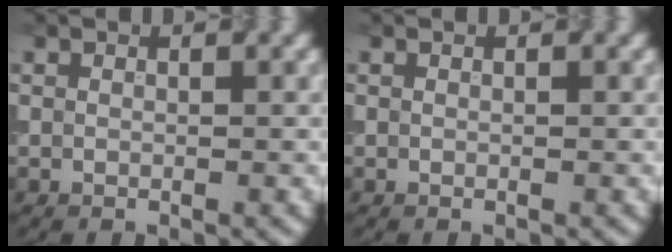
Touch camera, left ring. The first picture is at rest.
{"total": 0.0}